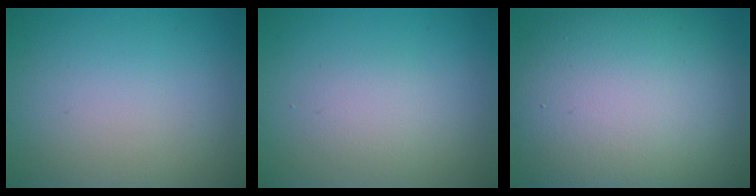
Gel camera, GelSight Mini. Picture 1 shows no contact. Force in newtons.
{"total": 1.6, "press": 1.6, "slide": 0.0}
{"total": 15.4, "press": 15.4, "slide": 0.5}